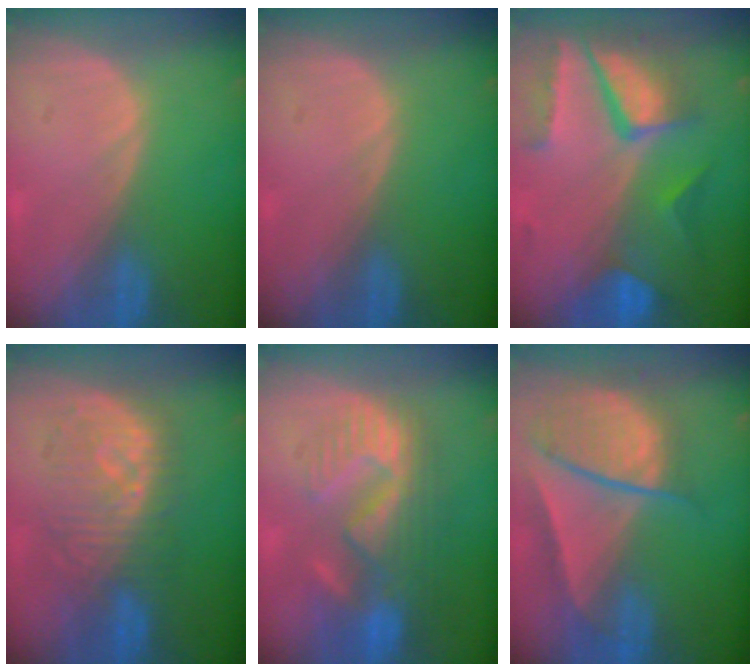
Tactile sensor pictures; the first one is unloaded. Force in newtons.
{"total": 0.0}
{"total": 10.4, "press": 8.8, "slide": 5.6}
{"total": 8.9, "press": 8.7, "slide": 1.8}
{"total": 11.0, "press": 9.7, "slide": 5.3}
{"total": 9.3, "press": 8.0, "slide": 4.7}